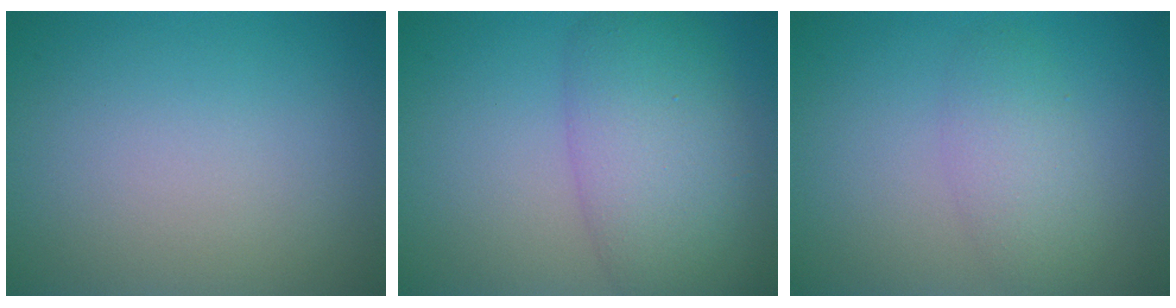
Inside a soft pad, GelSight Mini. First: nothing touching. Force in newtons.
{"total": 7.3, "press": 7.3, "slide": 0.3}
{"total": 2.8, "press": 2.8, "slide": 0.1}